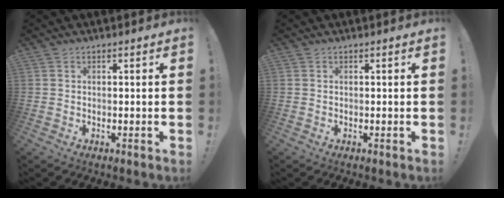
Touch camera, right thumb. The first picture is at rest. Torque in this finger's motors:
{"motor_torque": [0.00, 0.00, -0.34, 0.30, 0.05]}